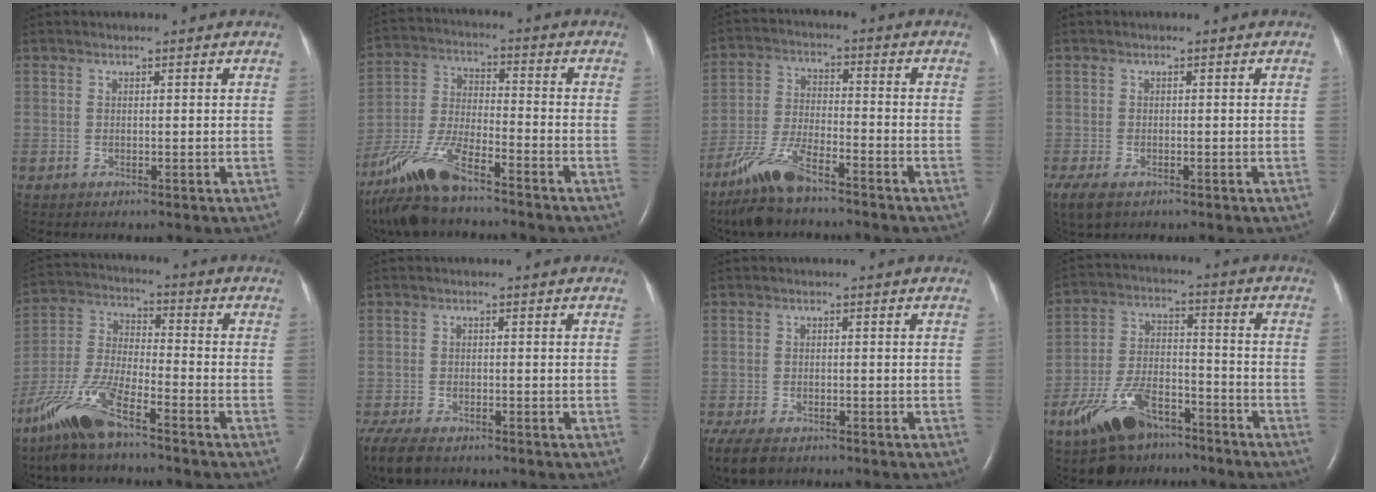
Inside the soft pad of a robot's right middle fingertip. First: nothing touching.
{"total": 13.8, "force": [-10.6, 2.9, 8.4], "torque": [-0.190, -0.018, -0.199]}
{"total": 10.3, "force": [-7.8, 2.2, 6.3], "torque": [-0.137, -0.019, -0.148]}
{"total": 8.9, "force": [-5.3, 5.1, 5.0], "torque": [-0.135, -0.017, -0.082]}
{"total": 13.4, "force": [-9.5, 2.8, 9.1], "torque": [-0.208, -0.017, -0.181]}
{"total": 10.1, "force": [-7.3, 4.6, 5.3], "torque": [-0.123, -0.017, -0.114]}
{"total": 10.6, "force": [-7.2, 5.6, 5.5], "torque": [-0.136, -0.018, -0.106]}
{"total": 13.8, "force": [-9.4, 5.9, 8.3], "torque": [-0.169, 0.000, -0.165]}